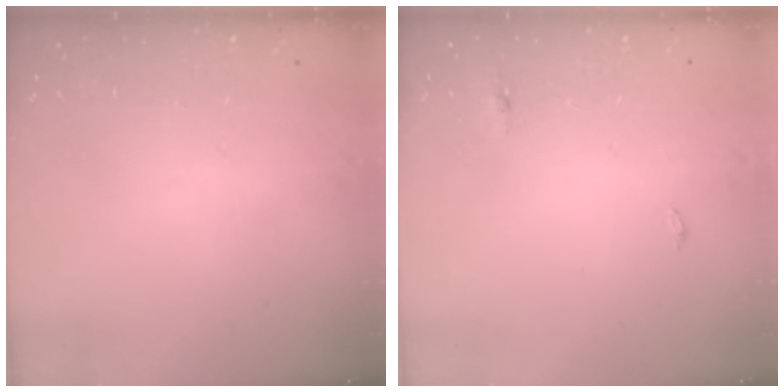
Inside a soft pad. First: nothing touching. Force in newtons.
{"total": 3.7, "press": 3.3, "slide": 1.7}